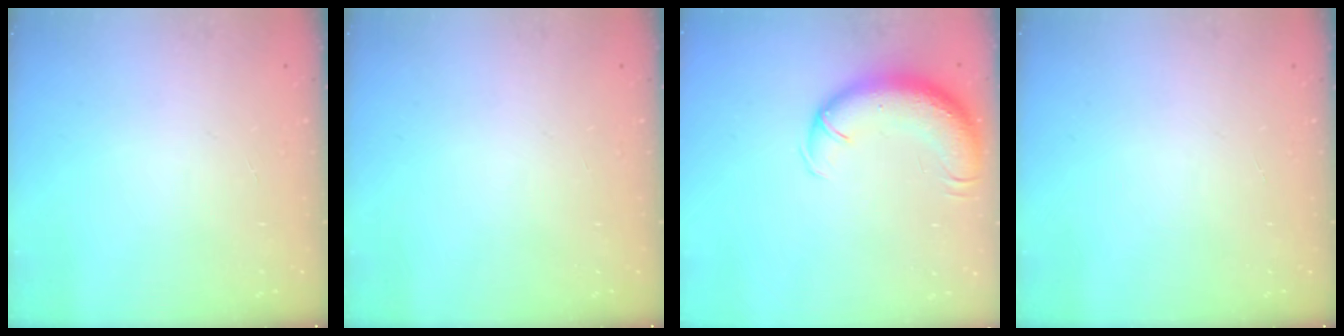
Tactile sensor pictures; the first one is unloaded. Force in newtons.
{"total": 0.0}
{"total": 11.6, "press": 11.2, "slide": 2.8}
{"total": 0.0}